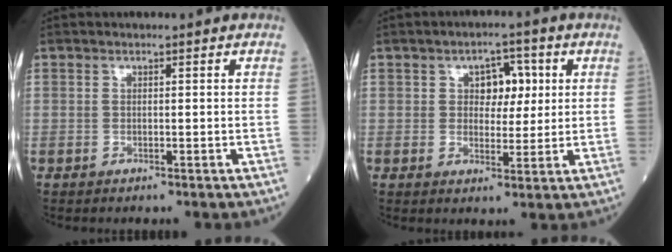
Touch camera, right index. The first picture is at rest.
{"total": 5.3, "force": [1.5, 3.2, 3.9], "torque": [-0.048, 0.014, 0.023]}